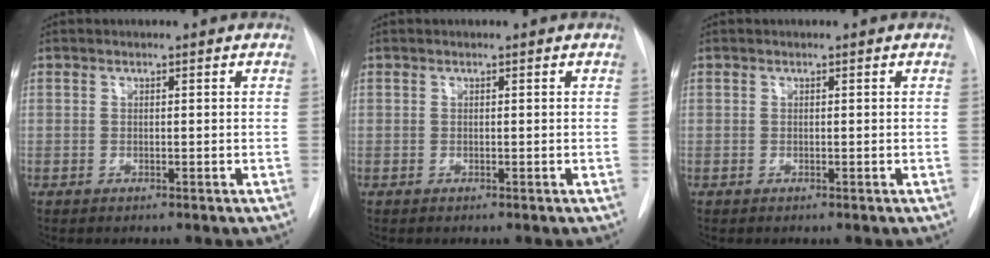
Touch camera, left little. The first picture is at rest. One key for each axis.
{"total": 0.0}
{"total": 0.0}